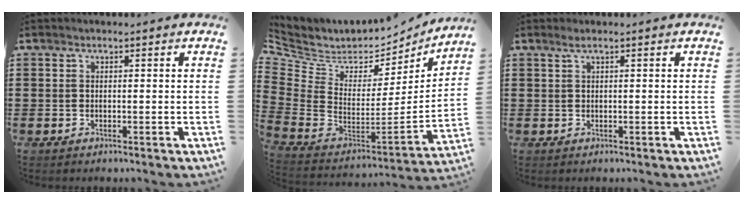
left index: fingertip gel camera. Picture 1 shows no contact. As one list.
[{"total": 4.4, "force": [3.4, 2.6, 0.8], "torque": [-0.058, -0.048, 0.057]}, {"total": 0.9, "force": [0.4, -0.1, 0.8], "torque": [-0.015, -0.002, 0.008]}]